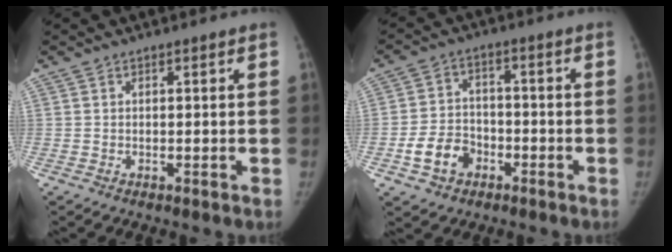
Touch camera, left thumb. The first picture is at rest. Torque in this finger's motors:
{"motor_torque": [-0.23, 0.54, 0.34, -0.29, 0.04]}